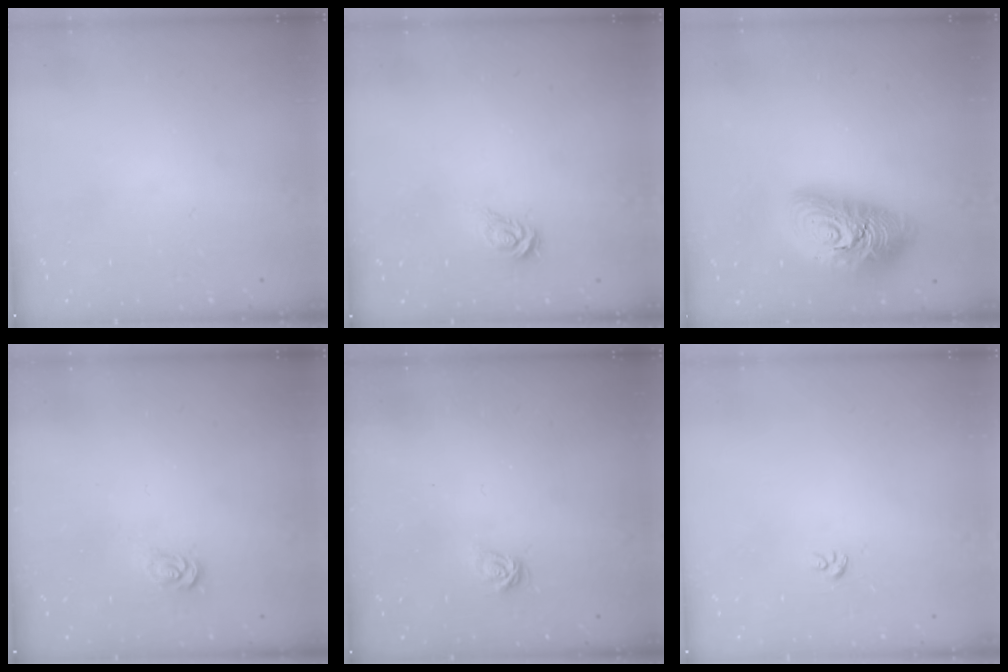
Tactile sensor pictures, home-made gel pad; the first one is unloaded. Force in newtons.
{"total": 4.1, "press": 4.1, "slide": 0.3}
{"total": 17.8, "press": 17.7, "slide": 1.4}
{"total": 2.0, "press": 2.0, "slide": 0.3}
{"total": 5.8, "press": 5.8, "slide": 0.5}
{"total": 2.4, "press": 2.4, "slide": 0.1}